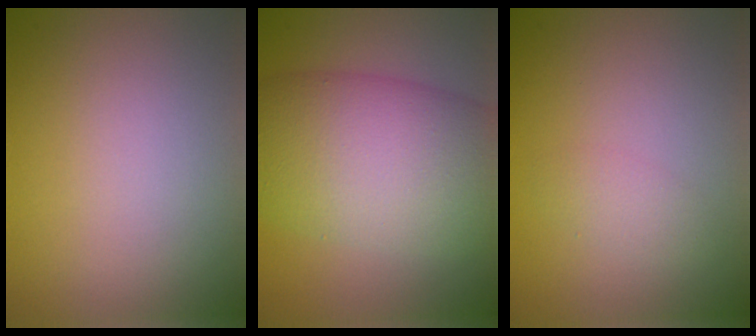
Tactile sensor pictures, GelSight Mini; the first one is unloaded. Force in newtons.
{"total": 11.5, "press": 11.5, "slide": 0.6}
{"total": 1.3, "press": 1.3, "slide": 0.1}